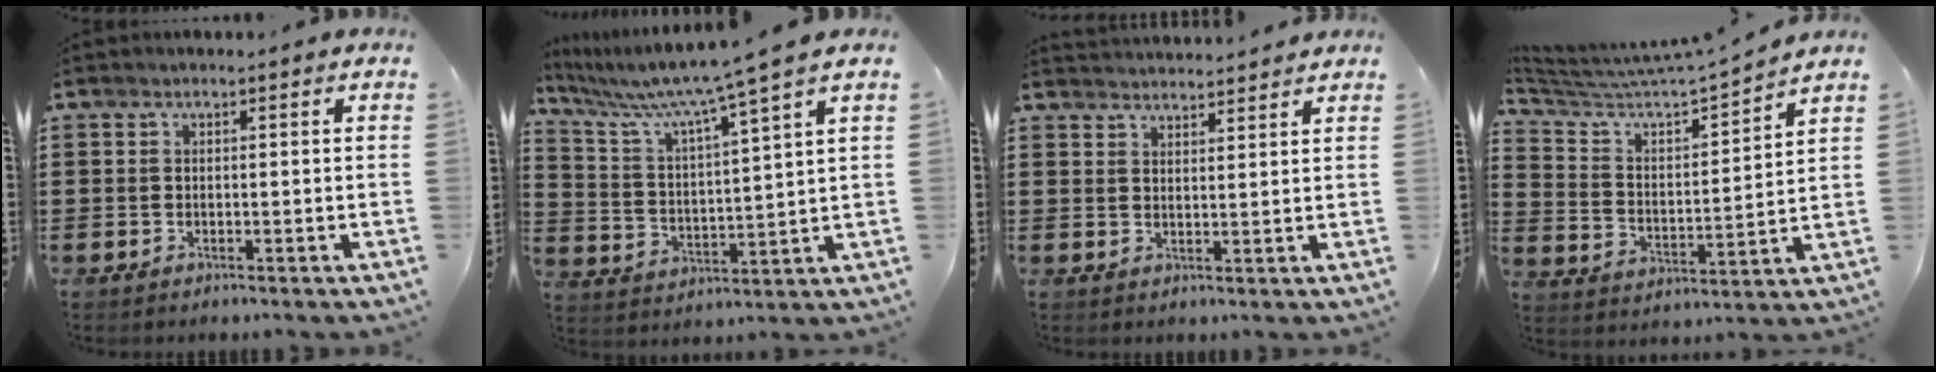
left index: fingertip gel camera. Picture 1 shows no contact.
{"total": 7.7, "force": [6.3, -1.0, 4.2], "torque": [-0.111, -0.051, 0.096]}
{"total": 2.8, "force": [2.7, -0.2, -0.3], "torque": [-0.001, -0.011, 0.053]}
{"total": 5.3, "force": [4.8, 0.1, 2.2], "torque": [-0.071, -0.047, 0.074]}